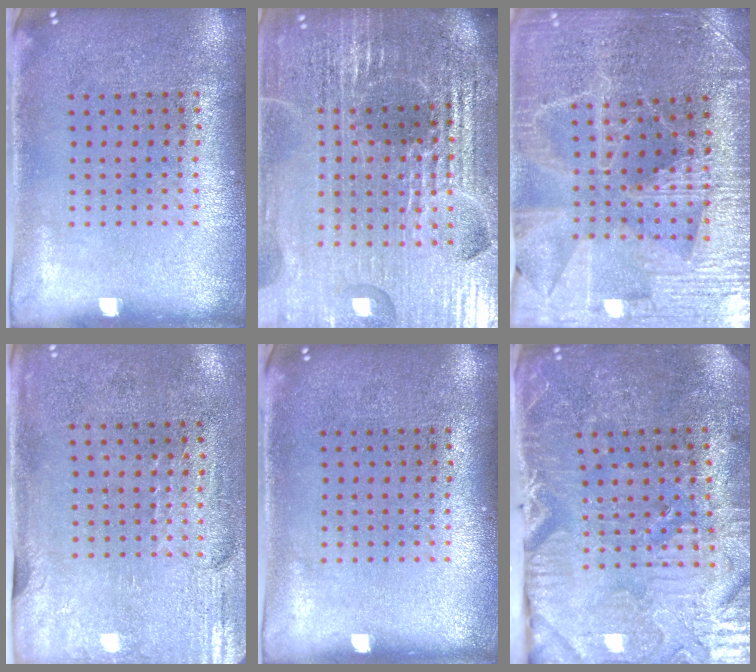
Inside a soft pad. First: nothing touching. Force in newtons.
{"total": 6.4, "press": 5.7, "slide": 2.9}
{"total": 3.6, "press": 3.5, "slide": 0.7}
{"total": 2.9, "press": 2.5, "slide": 1.5}
{"total": 0.0}
{"total": 3.9, "press": 3.8, "slide": 0.5}